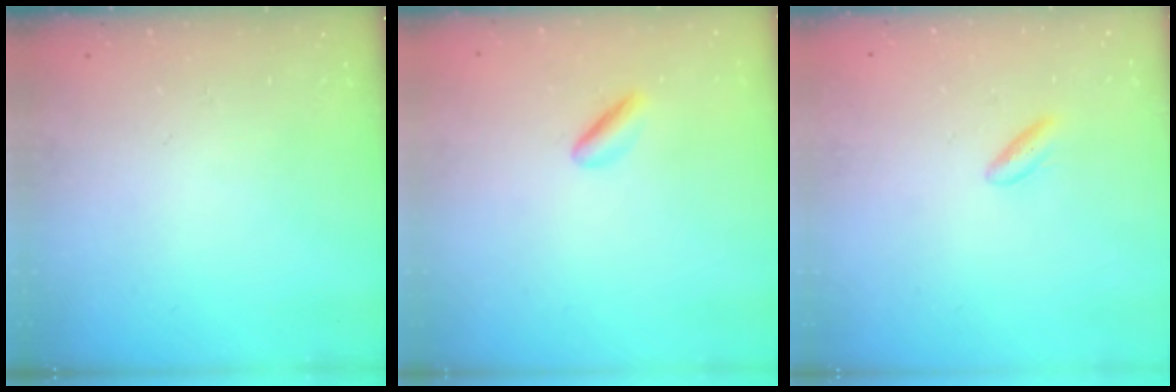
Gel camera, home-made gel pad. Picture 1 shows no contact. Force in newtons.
{"total": 2.8, "press": 2.6, "slide": 1.2}
{"total": 2.7, "press": 2.4, "slide": 1.1}